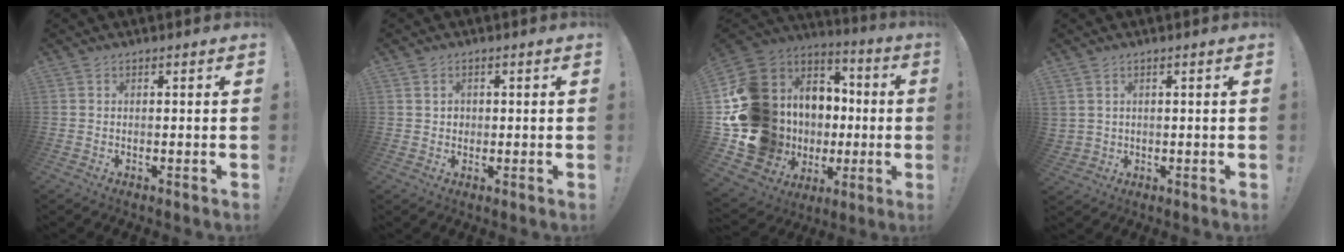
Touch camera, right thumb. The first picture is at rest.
{"total": 2.2, "force": [0.5, 2.0, 0.6], "torque": [-0.006, 0.001, 0.007]}
{"total": 21.3, "force": [-0.4, 17.4, 12.2], "torque": [-0.238, -0.040, 0.082]}
{"total": 2.6, "force": [1.5, 2.1, 0.6], "torque": [-0.009, -0.005, 0.030]}